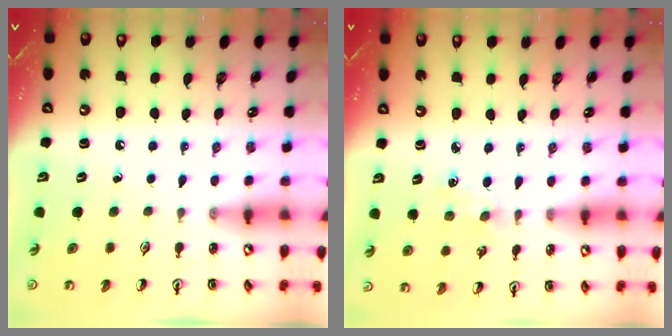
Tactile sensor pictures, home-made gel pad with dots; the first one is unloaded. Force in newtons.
{"total": 2.3, "press": 2.3, "slide": 0.3}